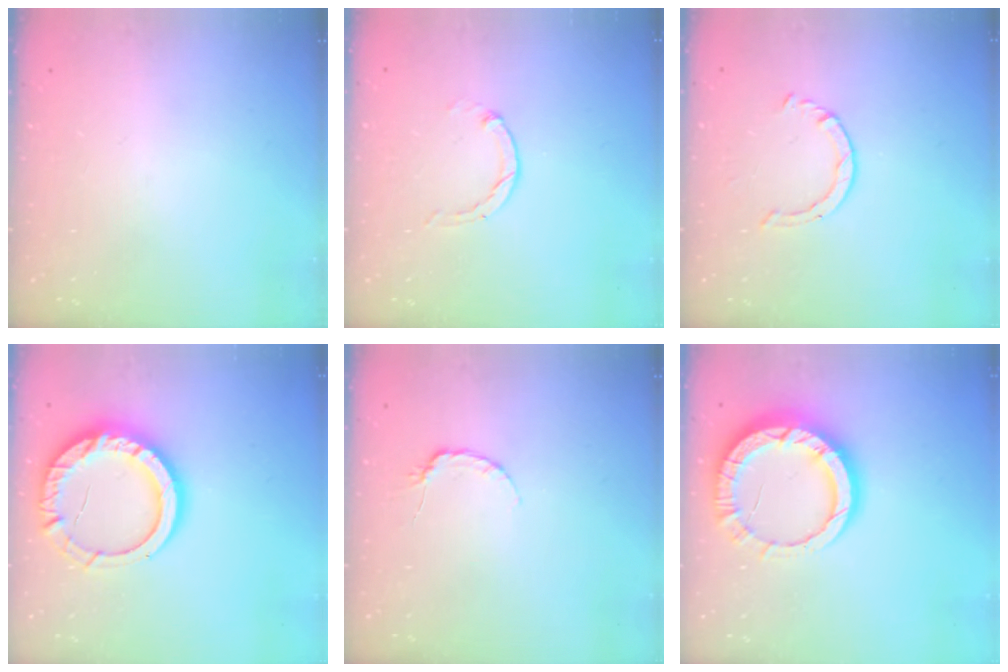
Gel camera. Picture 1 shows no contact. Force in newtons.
{"total": 0.8, "press": 0.7, "slide": 0.2}
{"total": 2.6, "press": 2.6, "slide": 0.3}
{"total": 16.2, "press": 16.0, "slide": 2.1}
{"total": 4.0, "press": 4.0, "slide": 0.5}
{"total": 13.4, "press": 13.3, "slide": 1.4}